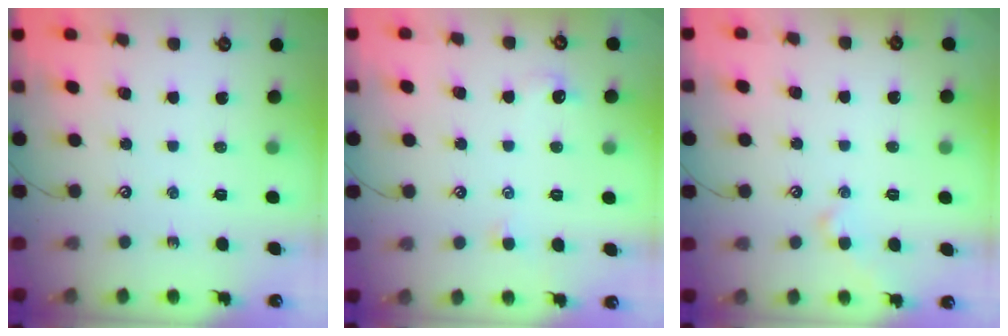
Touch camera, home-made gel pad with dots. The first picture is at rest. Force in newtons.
{"total": 0.8, "press": 0.3, "slide": 0.7}
{"total": 1.3, "press": 1.2, "slide": 0.4}